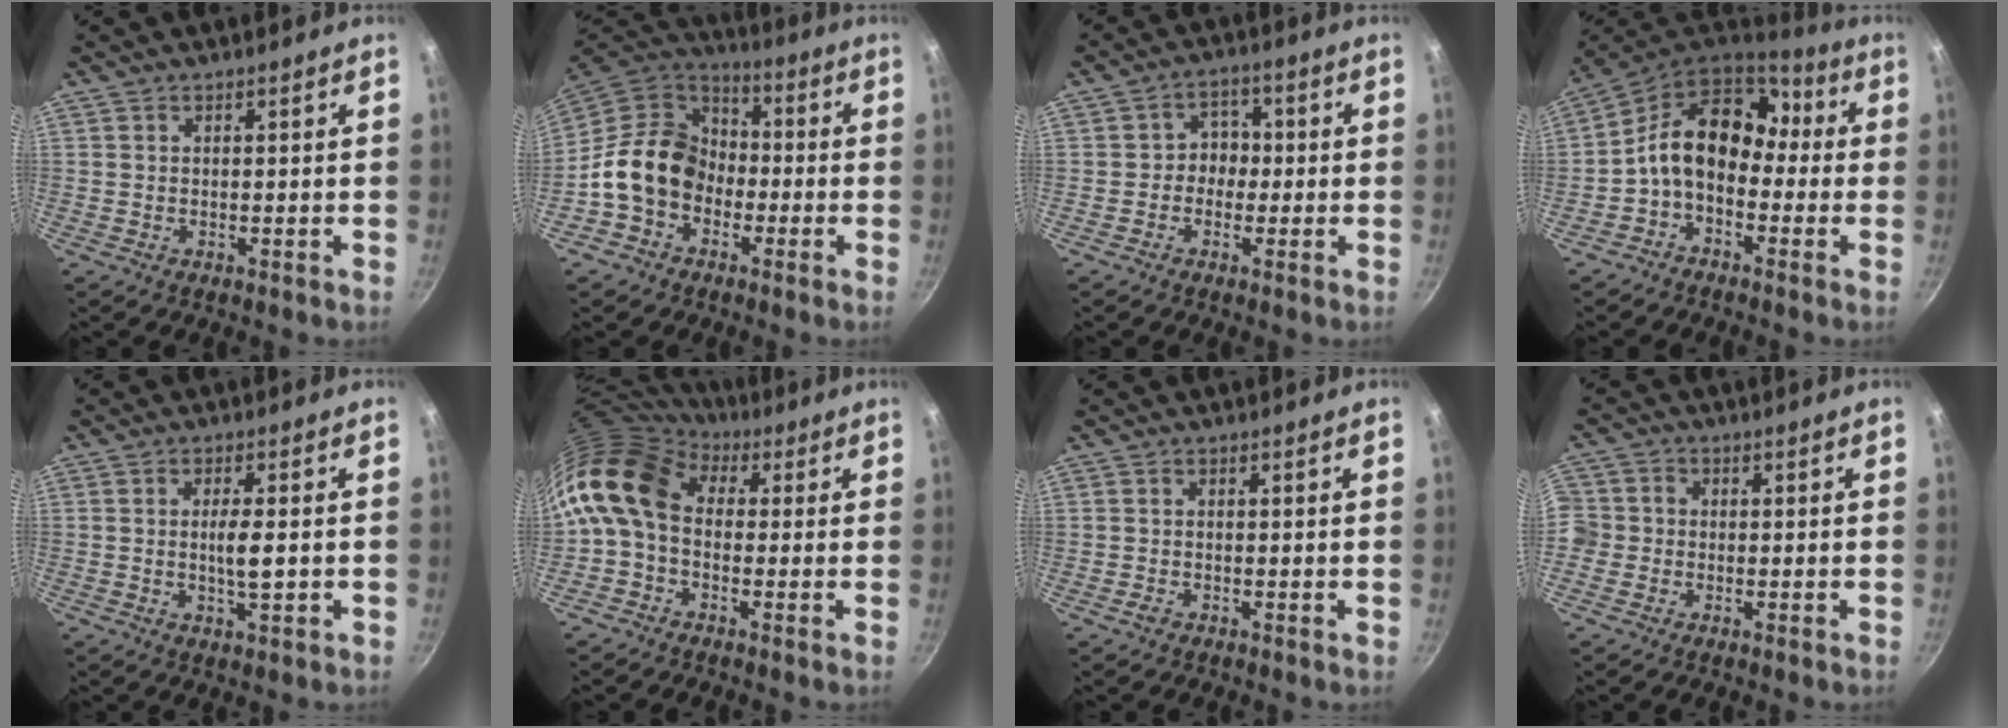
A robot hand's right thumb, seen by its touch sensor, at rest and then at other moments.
{"total": 14.7, "force": [-3.5, 11.8, 8.1], "torque": [-0.101, 0.047, -0.080]}
{"total": 4.7, "force": [-0.7, 4.1, 2.1], "torque": [0.006, 0.016, -0.021]}
{"total": 14.1, "force": [-0.7, 10.2, 9.7], "torque": [-0.135, 0.050, -0.037]}
{"total": 4.5, "force": [-0.4, 1.3, 4.3], "torque": [-0.076, 0.002, -0.008]}
{"total": 13.3, "force": [1.5, 9.6, 9.1], "torque": [-0.172, 0.024, 0.003]}
{"total": 0.9, "force": [-0.6, 0.4, 0.5], "torque": [-0.011, 0.002, -0.015]}
{"total": 5.9, "force": [-1.5, 5.4, 2.0], "torque": [-0.035, 0.019, -0.042]}